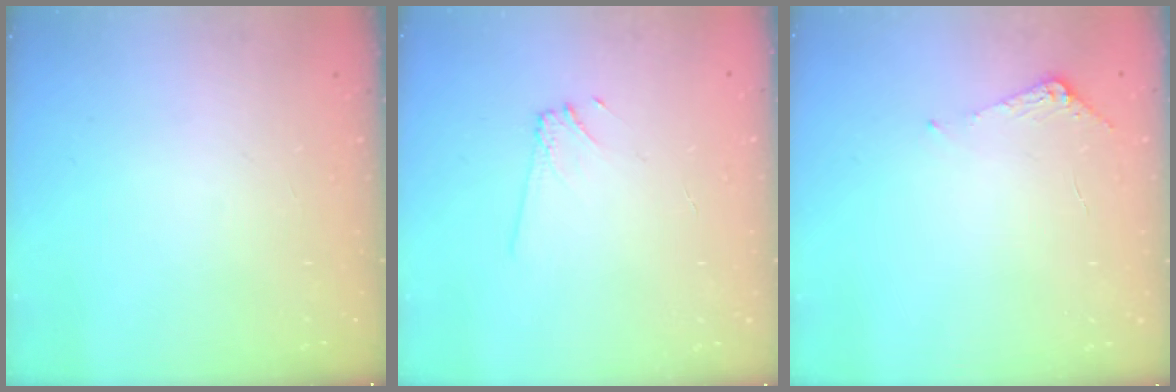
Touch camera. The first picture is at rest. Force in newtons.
{"total": 5.3, "press": 5.2, "slide": 0.9}
{"total": 5.7, "press": 5.6, "slide": 0.5}